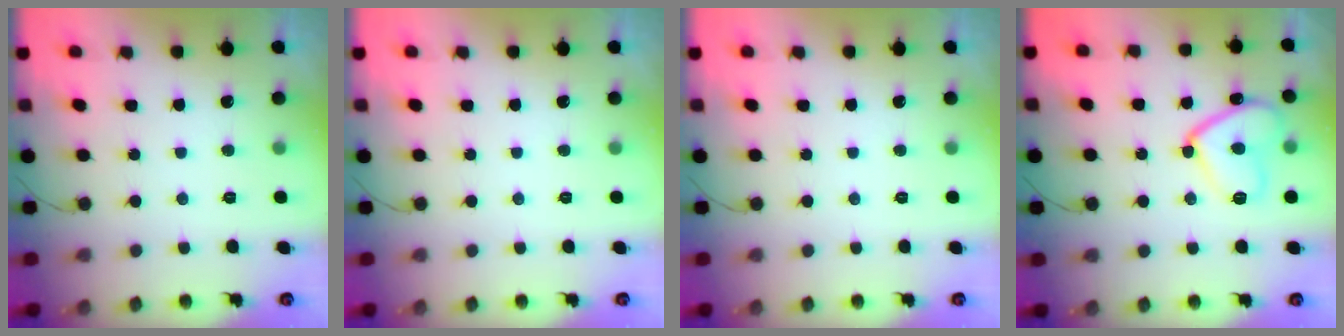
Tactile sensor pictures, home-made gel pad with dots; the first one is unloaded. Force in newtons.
{"total": 0.0}
{"total": 0.0}
{"total": 12.2, "press": 12.2, "slide": 1.3}